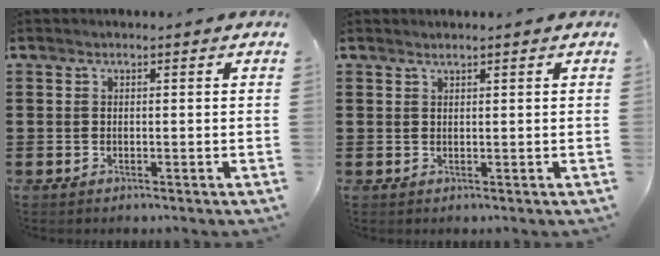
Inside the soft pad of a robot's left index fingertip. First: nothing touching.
{"total": 0.7, "force": [0.6, -0.1, 0.3], "torque": [-0.005, -0.002, 0.012]}